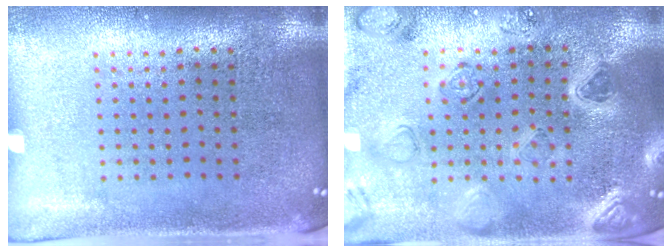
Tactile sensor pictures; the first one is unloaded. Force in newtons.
{"total": 2.2, "press": 2.2, "slide": 0.4}